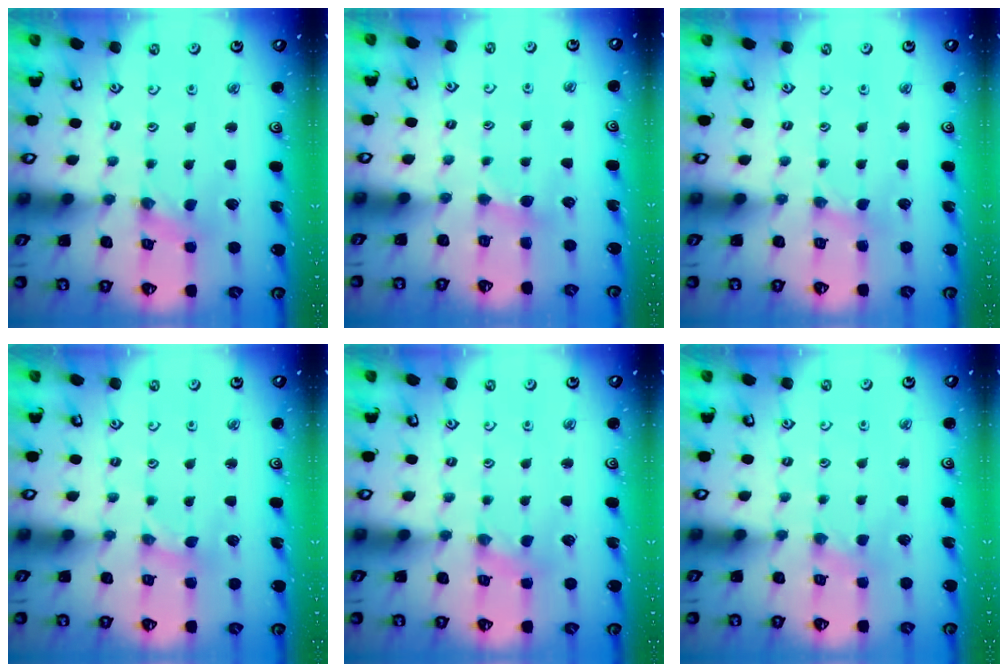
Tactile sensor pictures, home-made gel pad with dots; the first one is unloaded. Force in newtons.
{"total": 2.5, "press": 2.4, "slide": 0.2}
{"total": 1.6, "press": 1.5, "slide": 0.3}
{"total": 0.8, "press": 0.8, "slide": 0.2}
{"total": 0.9, "press": 0.9, "slide": 0.1}
{"total": 1.1, "press": 1.0, "slide": 0.2}